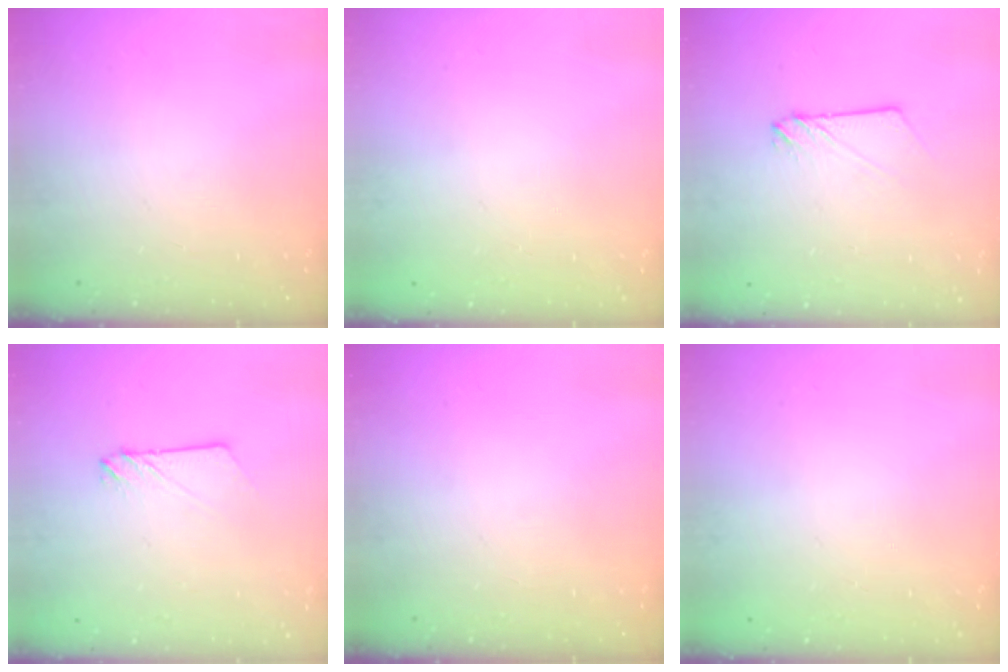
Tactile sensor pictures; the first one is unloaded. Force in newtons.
{"total": 0.0}
{"total": 2.9, "press": 2.9, "slide": 0.4}
{"total": 2.3, "press": 2.3, "slide": 0.3}
{"total": 0.0}
{"total": 0.0}